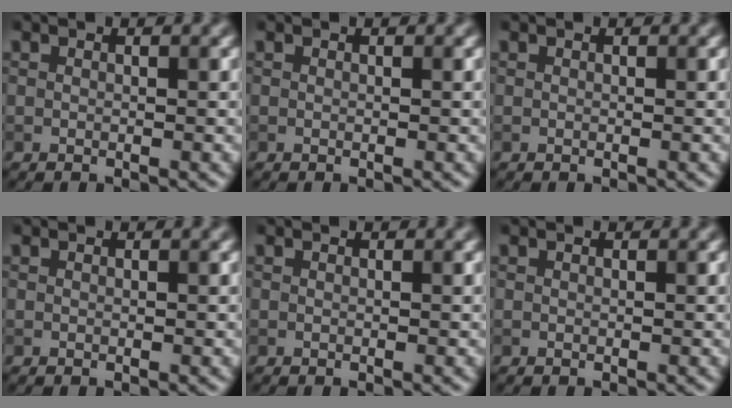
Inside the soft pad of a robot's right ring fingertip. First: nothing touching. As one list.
[{"total": 0.0}, {"total": 0.0}, {"total": 0.0}, {"total": 0.0}, {"total": 0.0}]